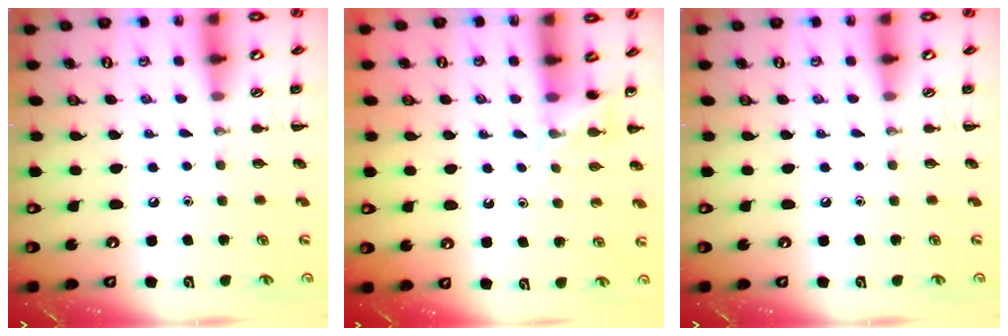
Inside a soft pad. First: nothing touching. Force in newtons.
{"total": 4.8, "press": 4.6, "slide": 1.4}
{"total": 0.0}